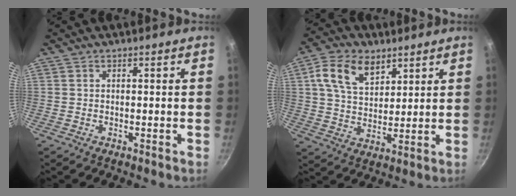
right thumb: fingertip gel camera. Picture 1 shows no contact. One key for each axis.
{"total": 11.1, "fx": 5.2, "fy": 7.1, "fz": 6.8, "tx": -0.103, "ty": -0.012, "tz": 0.093}